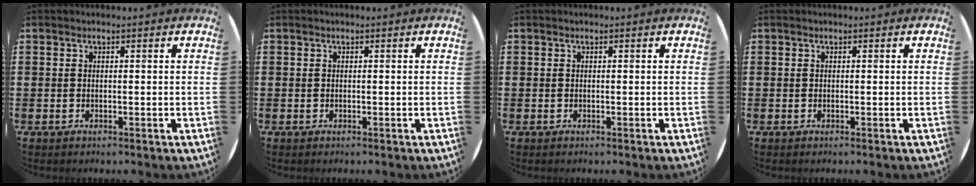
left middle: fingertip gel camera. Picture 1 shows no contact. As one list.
[{"total": 0.0}, {"total": 0.0}, {"total": 0.0}]